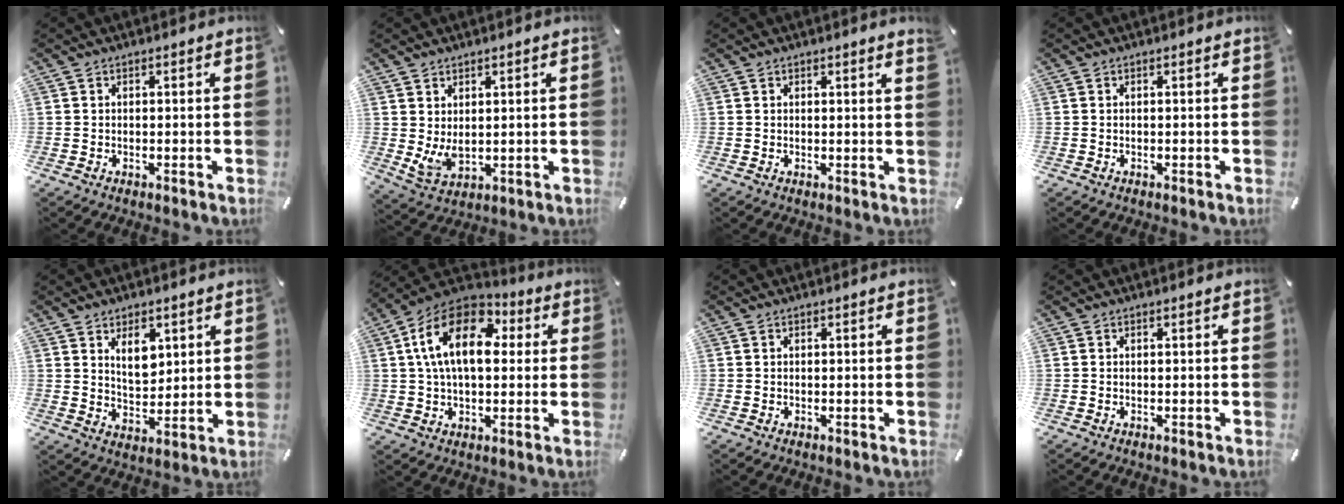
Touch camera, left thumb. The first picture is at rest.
{"total": 5.0, "force": [1.9, 3.7, 2.9], "torque": [-0.069, -0.016, 0.035]}
{"total": 0.6, "force": [0.5, -0.1, 0.1], "torque": [-0.002, -0.002, 0.010]}
{"total": 0.0}
{"total": 7.1, "force": [3.8, 4.4, 4.2], "torque": [-0.066, -0.010, 0.065]}
{"total": 16.2, "force": [4.0, 10.1, 12.0], "torque": [-0.226, 0.001, 0.065]}
{"total": 0.0}
{"total": 0.0}